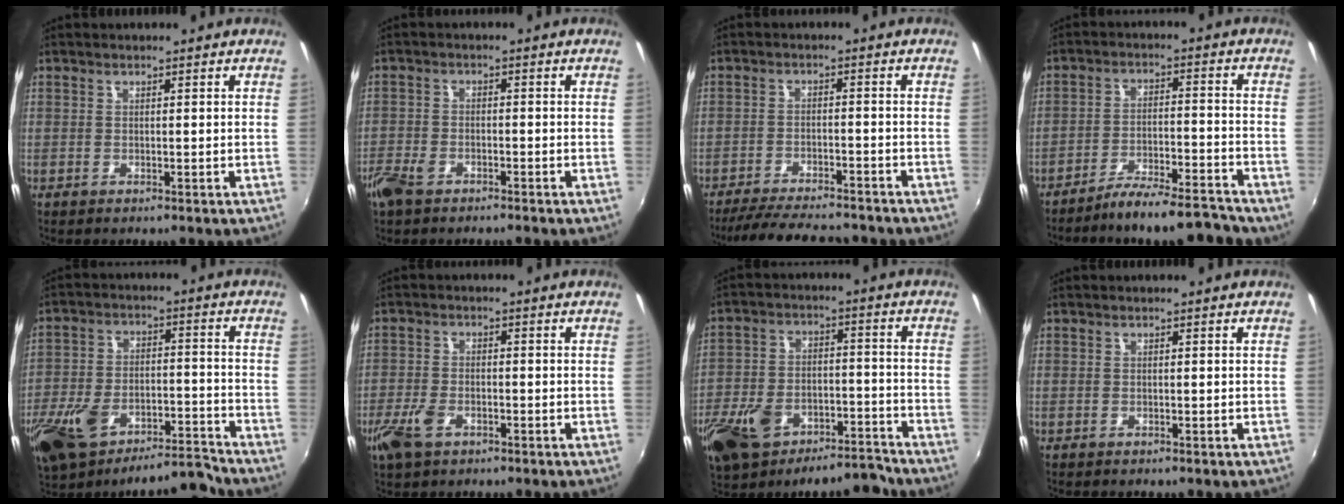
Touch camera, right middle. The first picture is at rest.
{"total": 6.1, "force": [-4.4, 2.9, 3.1], "torque": [-0.084, -0.012, -0.089]}
{"total": 13.6, "force": [-12.0, 2.8, 5.8], "torque": [-0.124, -0.015, -0.180]}
{"total": 9.6, "force": [-8.5, 1.4, 4.1], "torque": [-0.076, 0.007, -0.136]}
{"total": 16.3, "force": [-12.3, 6.0, 8.8], "torque": [-0.187, -0.017, -0.211]}
{"total": 6.6, "force": [-3.7, 3.8, 4.0], "torque": [-0.103, -0.009, -0.071]}
{"total": 16.0, "force": [-11.4, 7.7, 8.3], "torque": [-0.179, -0.004, -0.182]}
{"total": 0.0}